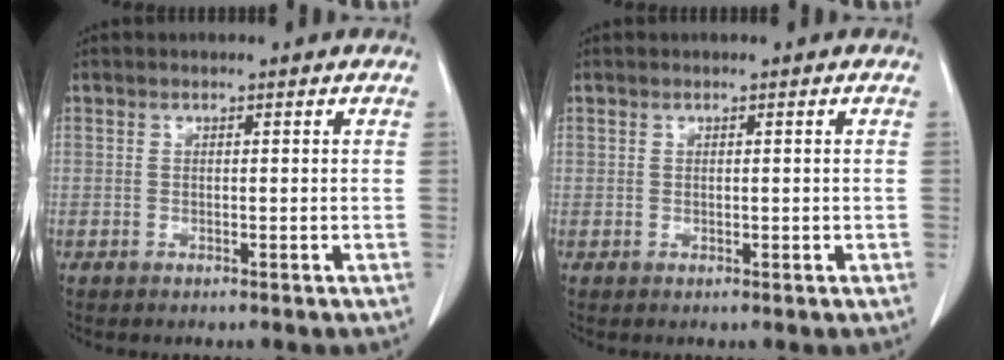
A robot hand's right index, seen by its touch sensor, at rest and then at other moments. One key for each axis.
{"total": 0.0}